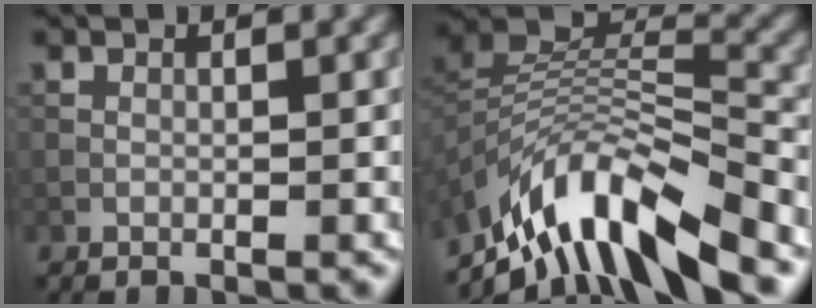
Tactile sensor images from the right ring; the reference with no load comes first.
{"total": 10.2, "force": [-7.0, 3.6, 6.5], "torque": [-0.112, 0.007, -0.131]}